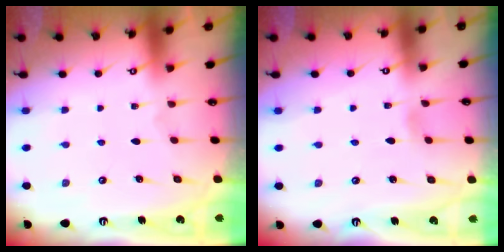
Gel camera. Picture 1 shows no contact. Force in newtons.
{"total": 2.9, "press": 2.8, "slide": 0.3}